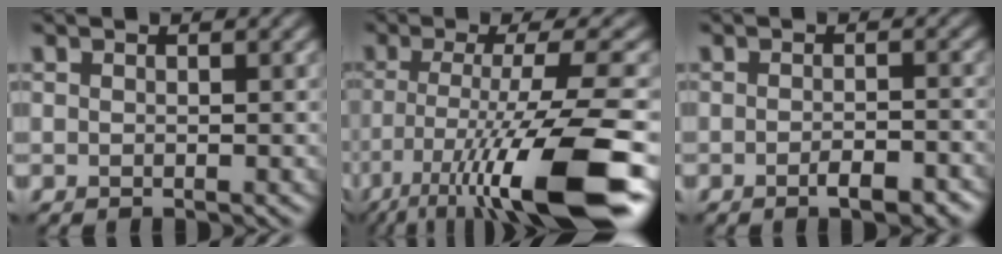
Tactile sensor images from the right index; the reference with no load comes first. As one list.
[{"total": 12.7, "force": [-6.4, 2.4, 10.7], "torque": [-0.165, -0.007, -0.108]}, {"total": 3.1, "force": [-1.7, 0.9, 2.4], "torque": [-0.041, -0.003, -0.024]}]